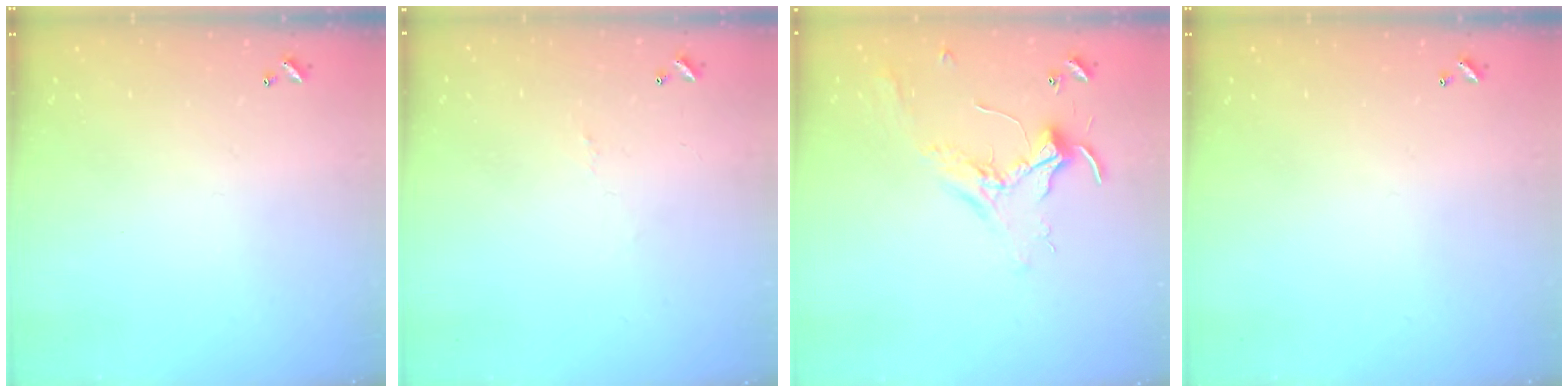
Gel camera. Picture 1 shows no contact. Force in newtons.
{"total": 1.6, "press": 1.5, "slide": 0.5}
{"total": 2.3, "press": 2.3, "slide": 0.5}
{"total": 0.0}